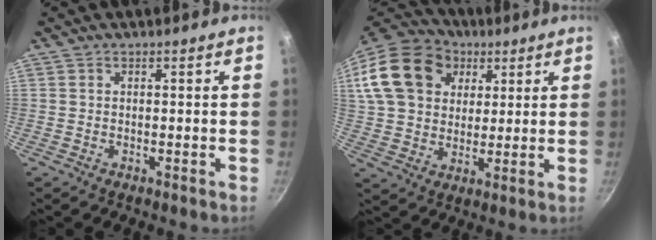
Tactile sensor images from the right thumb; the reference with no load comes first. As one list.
[{"total": 21.0, "force": [7.0, 16.0, 11.7], "torque": [-0.214, 0.016, 0.119]}]